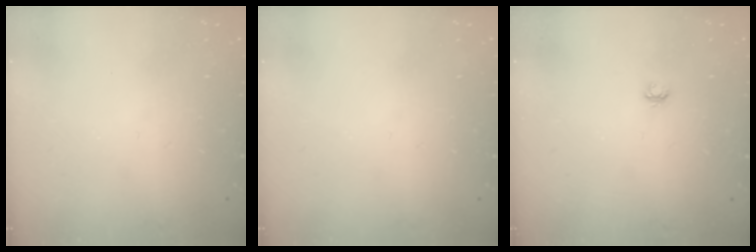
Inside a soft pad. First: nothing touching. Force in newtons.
{"total": 0.0}
{"total": 3.2, "press": 3.2, "slide": 0.3}